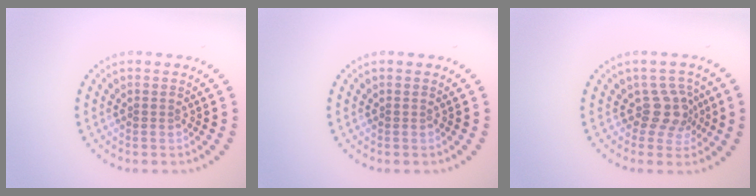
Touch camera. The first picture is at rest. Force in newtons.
{"total": 0.0}
{"total": 2.9, "press": 2.2, "slide": 1.8}